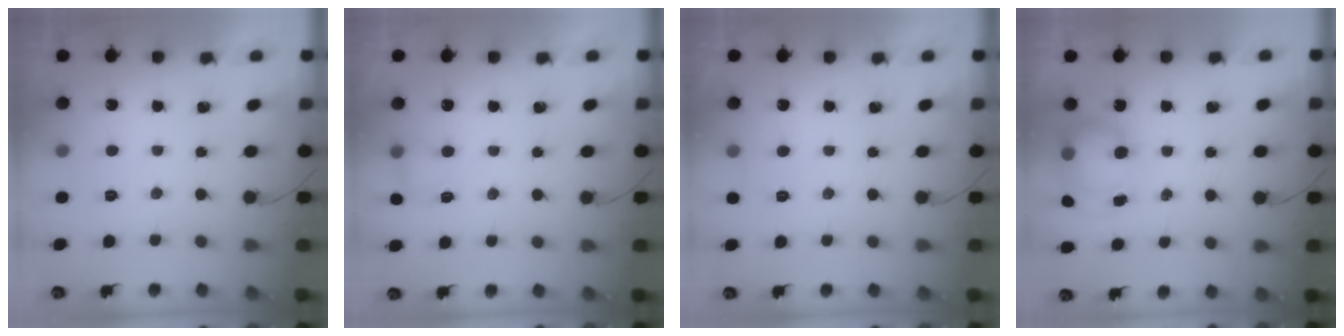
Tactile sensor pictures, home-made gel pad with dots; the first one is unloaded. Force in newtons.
{"total": 3.8, "press": 3.6, "slide": 1.1}
{"total": 7.0, "press": 1.7, "slide": 6.8}
{"total": 8.3, "press": 8.3, "slide": 0.9}